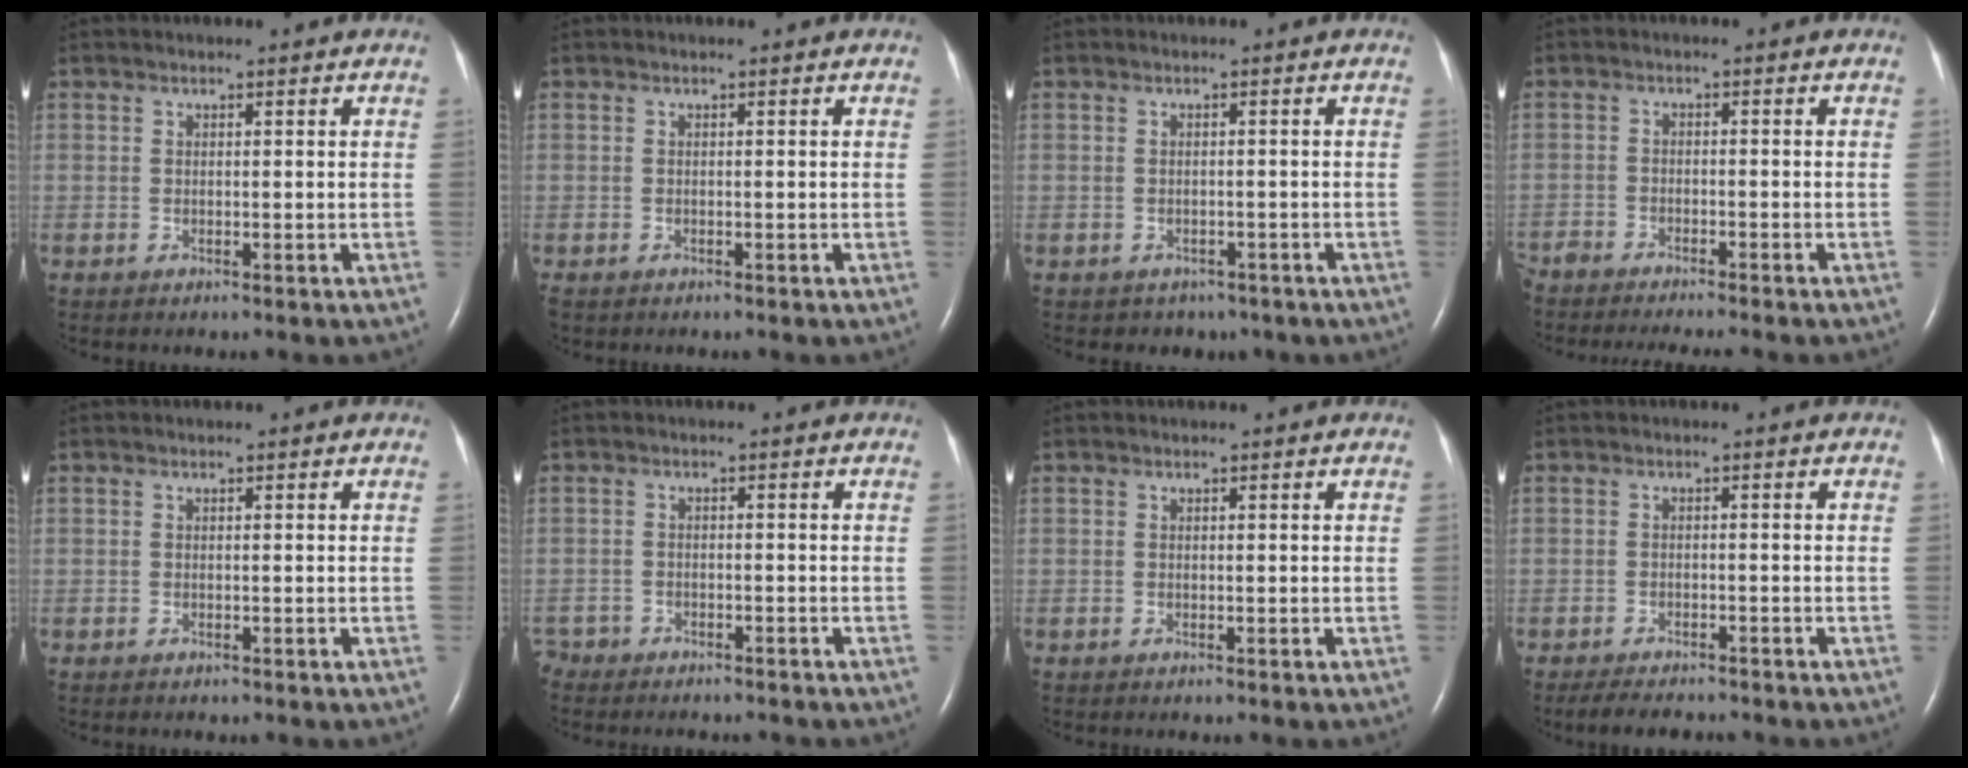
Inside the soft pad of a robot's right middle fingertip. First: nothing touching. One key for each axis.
{"total": 0.6, "fx": -0.4, "fy": 0.3, "fz": 0.1, "tx": -0.007, "ty": 0.001, "tz": -0.006}
{"total": 3.6, "fx": -2.5, "fy": 2.5, "fz": 0.4, "tx": -0.006, "ty": 0.011, "tz": -0.028}
{"total": 11.2, "fx": -10.2, "fy": 1.1, "fz": 4.5, "tx": -0.058, "ty": -0.020, "tz": -0.150}
{"total": 0.0}
{"total": 6.5, "fx": -6.0, "fy": 2.2, "fz": 1.1, "tx": -0.012, "ty": -0.006, "tz": -0.088}
{"total": 0.0}
{"total": 5.3, "fx": -4.7, "fy": 1.3, "fz": 2.0, "tx": -0.032, "ty": -0.010, "tz": -0.070}